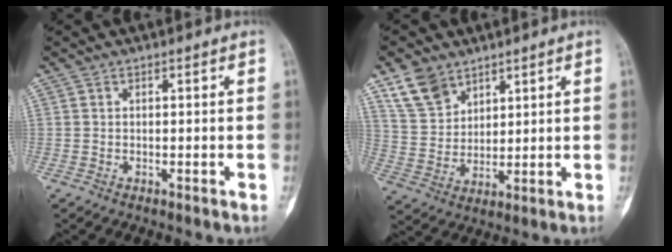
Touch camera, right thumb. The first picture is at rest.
{"total": 8.5, "force": [5.9, 5.3, 3.0], "torque": [-0.043, -0.023, 0.126]}